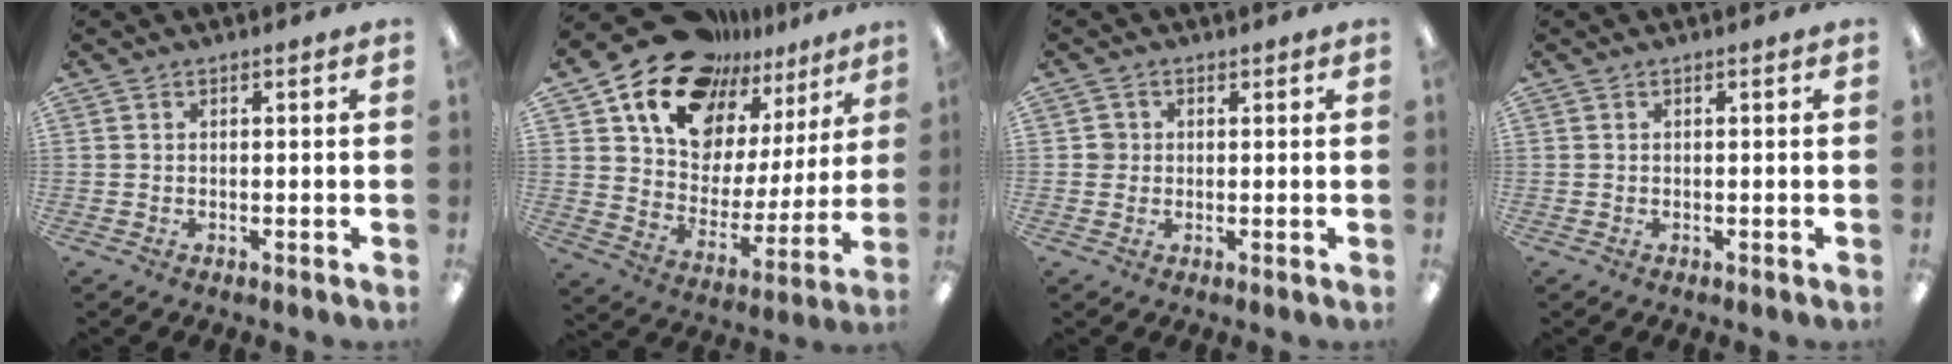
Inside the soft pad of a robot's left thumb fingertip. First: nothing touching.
{"total": 16.1, "force": [13.0, 8.5, 4.1], "torque": [-0.105, -0.107, 0.236]}
{"total": 2.2, "force": [0.3, 2.2, 0.4], "torque": [-0.001, 0.002, 0.001]}
{"total": 0.0}